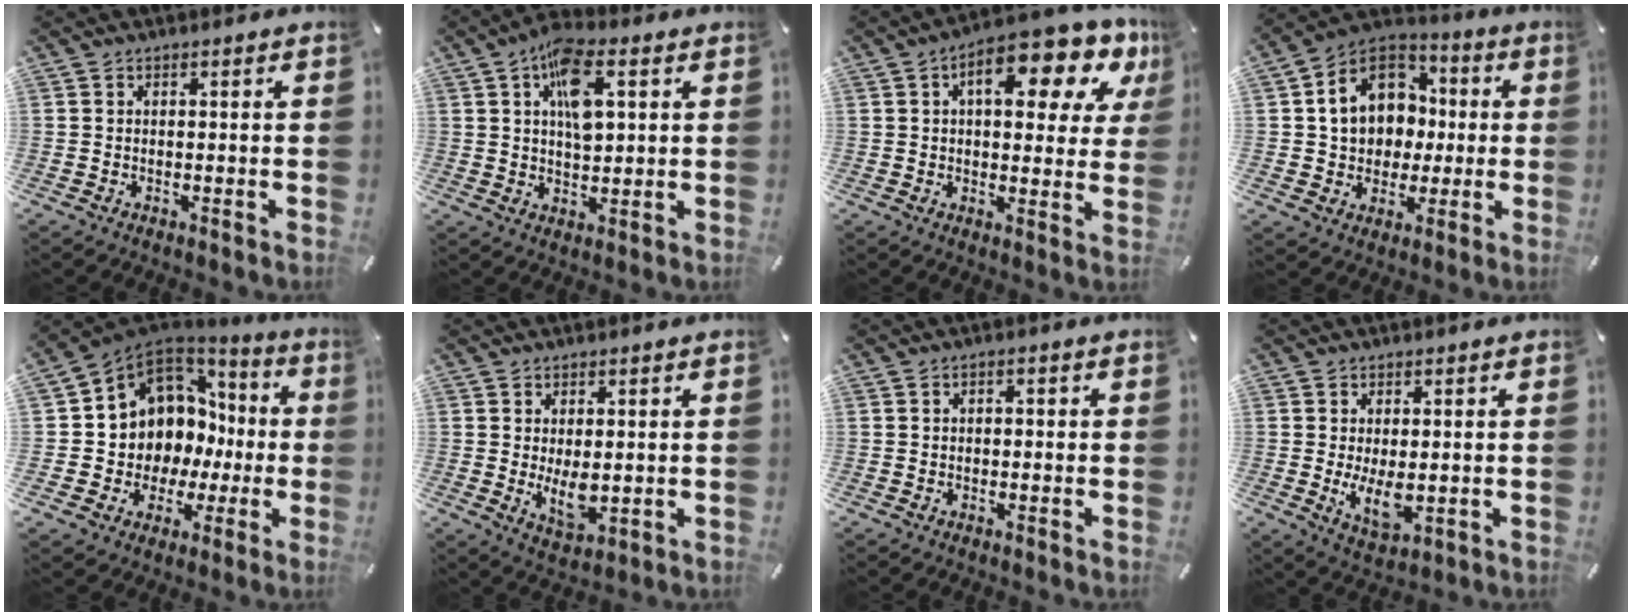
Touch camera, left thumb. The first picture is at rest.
{"total": 11.0, "force": [3.7, 5.8, 8.6], "torque": [-0.139, 0.001, 0.064]}
{"total": 16.1, "force": [7.6, 7.1, 12.2], "torque": [-0.167, -0.038, 0.120]}
{"total": 14.6, "force": [1.1, 12.7, 7.1], "torque": [-0.139, 0.006, 0.026]}
{"total": 9.1, "force": [3.5, 8.3, 1.6], "torque": [-0.050, -0.059, 0.077]}
{"total": 6.4, "force": [0.2, 3.4, 5.4], "torque": [-0.106, -0.011, 0.000]}
{"total": 0.9, "force": [-0.2, 0.8, 0.5], "torque": [-0.009, 0.004, -0.006]}
{"total": 7.2, "force": [-0.3, 3.7, 6.2], "torque": [-0.125, -0.013, -0.008]}